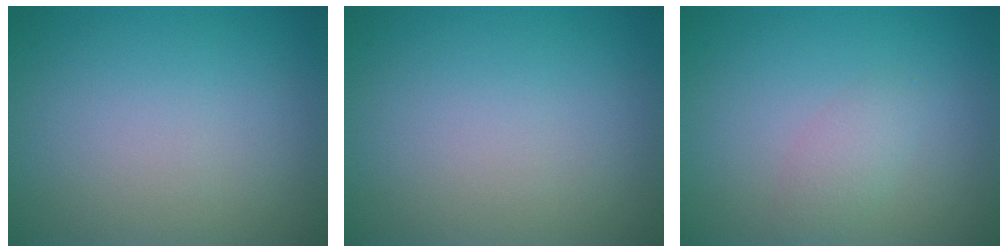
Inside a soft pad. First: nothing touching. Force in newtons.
{"total": 0.0}
{"total": 1.6, "press": 1.6, "slide": 0.0}